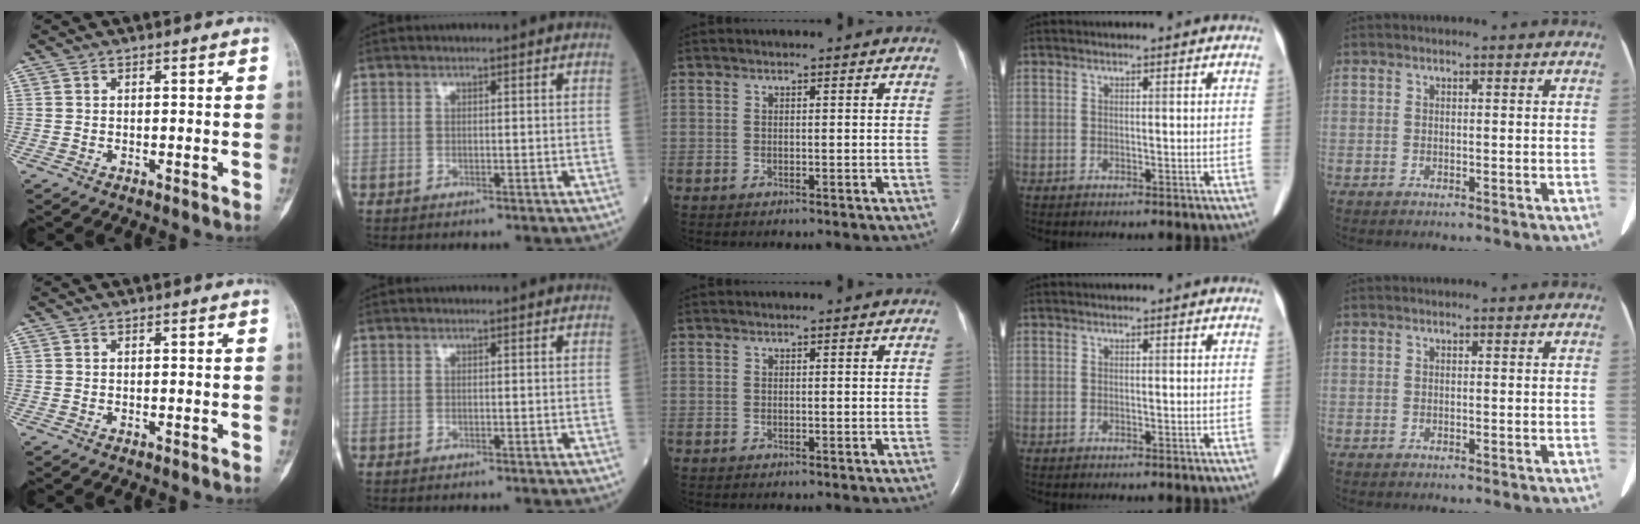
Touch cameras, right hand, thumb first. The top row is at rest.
{}